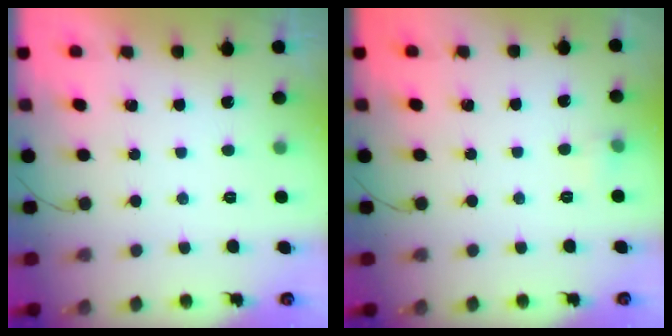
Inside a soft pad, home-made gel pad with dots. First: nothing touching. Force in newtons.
{"total": 4.1, "press": 3.9, "slide": 1.2}